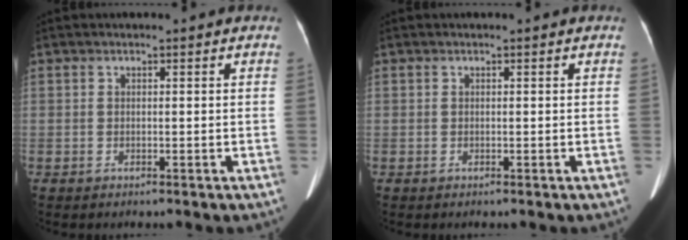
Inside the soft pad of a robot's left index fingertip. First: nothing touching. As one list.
[{"total": 0.0}]